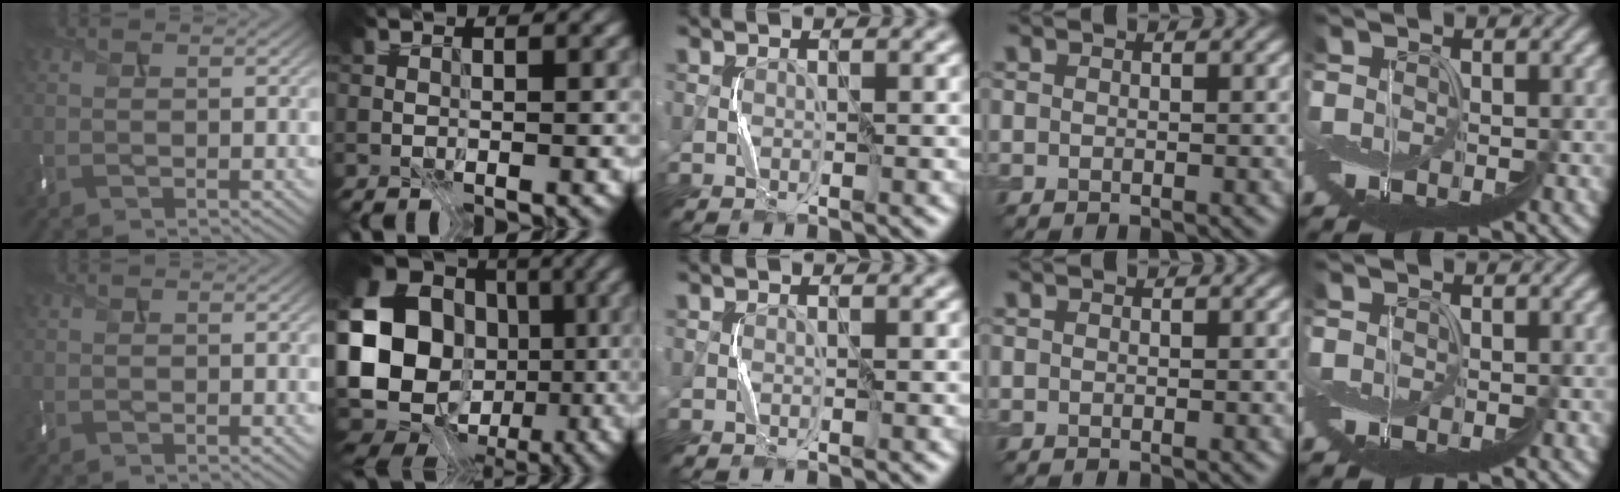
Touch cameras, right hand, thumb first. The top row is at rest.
{"index": {"total": 20.6, "force": [-2.5, 17.5, 10.6], "torque": [-0.221, -0.009, -0.074]}}